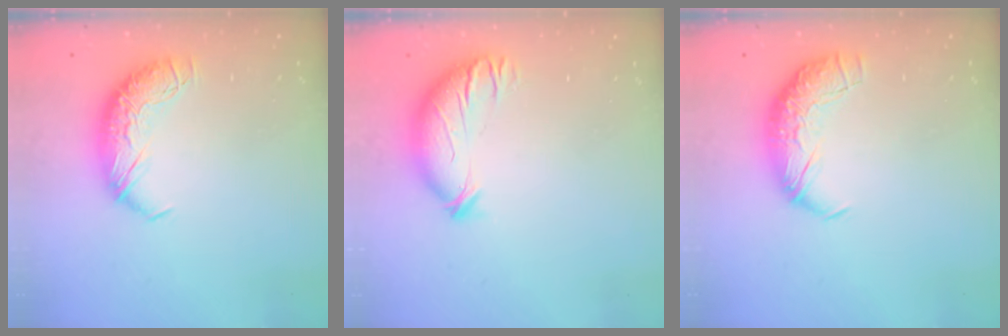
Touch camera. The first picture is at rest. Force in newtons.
{"total": 3.7, "press": 2.9, "slide": 2.3}
{"total": 2.3, "press": 0.9, "slide": 2.1}